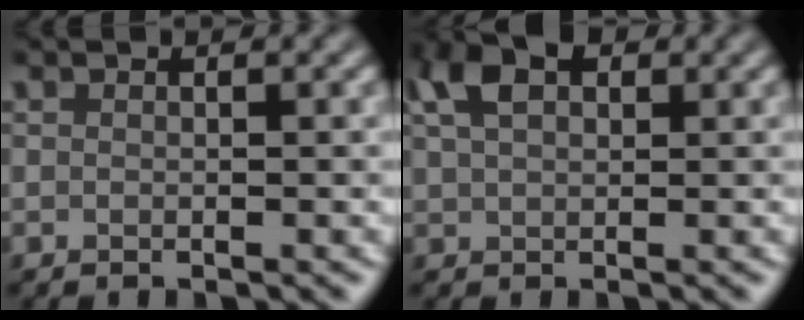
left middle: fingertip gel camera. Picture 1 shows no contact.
{"total": 4.8, "force": [2.2, 3.0, 3.2], "torque": [-0.068, 0.016, 0.034]}